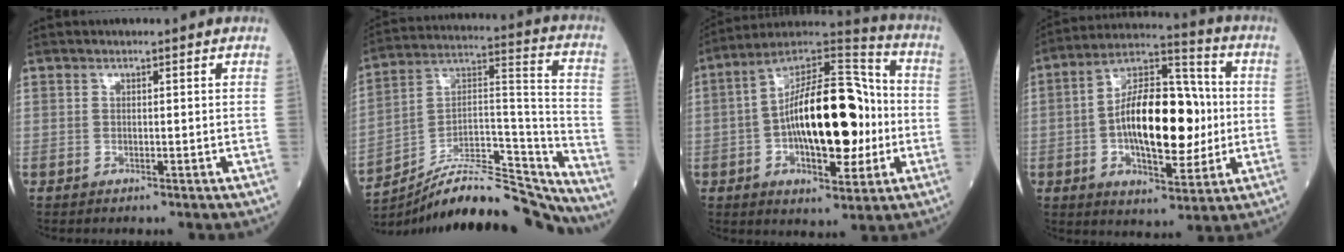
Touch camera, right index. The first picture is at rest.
{"total": 23.9, "force": [-22.0, 3.4, 8.8], "torque": [-0.135, 0.037, -0.349]}
{"total": 22.1, "force": [-1.4, 8.6, 20.3], "torque": [-0.359, 0.031, -0.020]}
{"total": 18.8, "force": [-0.6, 7.9, 17.1], "torque": [-0.306, 0.028, -0.010]}